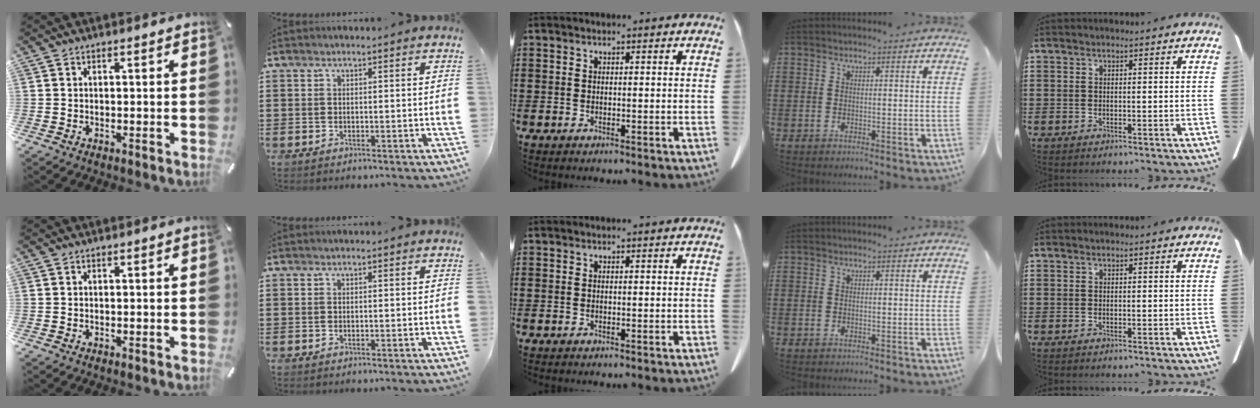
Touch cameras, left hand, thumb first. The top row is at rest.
{}